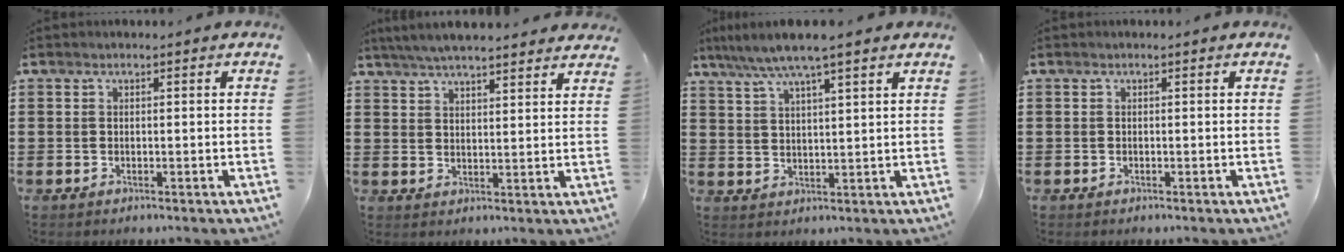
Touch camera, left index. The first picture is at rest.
{"total": 5.2, "force": [4.9, 0.1, 1.7], "torque": [-0.047, -0.012, 0.089]}
{"total": 5.6, "force": [4.4, -0.1, 3.4], "torque": [-0.079, -0.017, 0.076]}
{"total": 0.0}